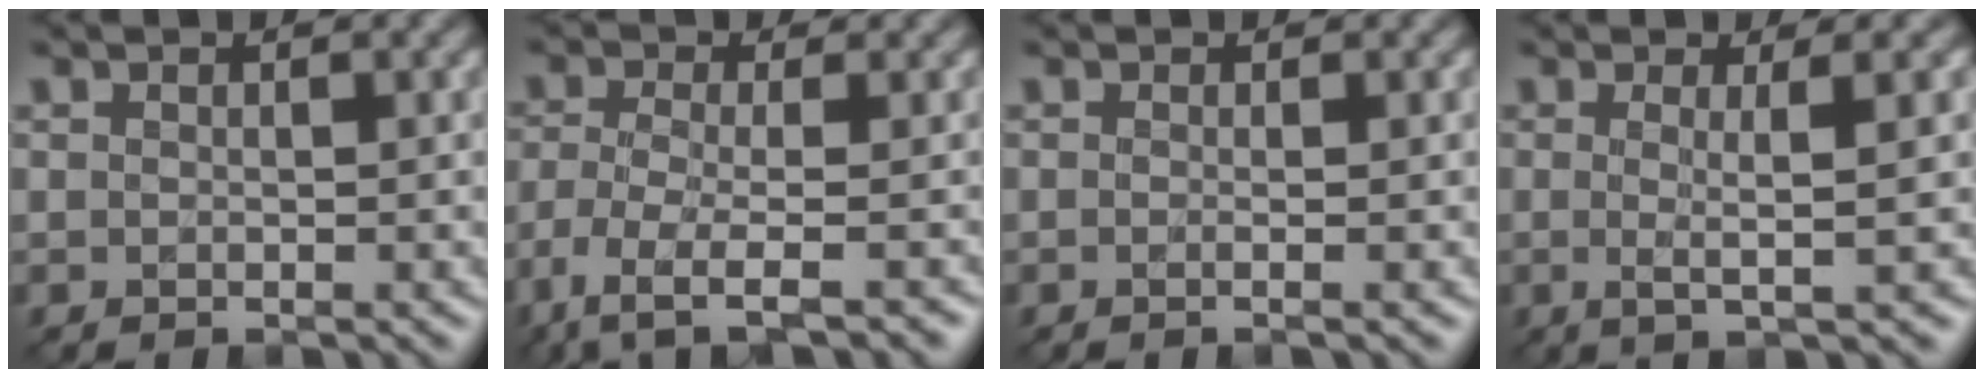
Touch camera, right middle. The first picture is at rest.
{"total": 5.7, "force": [-3.9, 1.5, 4.0], "torque": [-0.076, -0.007, -0.078]}
{"total": 1.8, "force": [0.0, 0.8, 1.6], "torque": [-0.008, -0.009, -0.023]}
{"total": 4.5, "force": [0.2, 0.8, 4.4], "torque": [-0.072, 0.000, 0.001]}